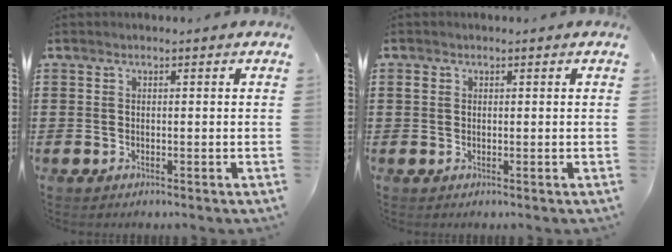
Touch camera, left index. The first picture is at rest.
{"total": 1.0, "force": [0.2, 0.8, 0.5], "torque": [-0.013, 0.006, 0.003]}